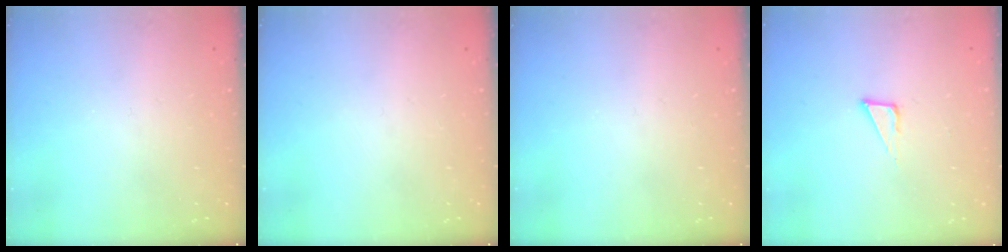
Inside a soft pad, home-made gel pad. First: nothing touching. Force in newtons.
{"total": 0.0}
{"total": 0.0}
{"total": 5.3, "press": 5.2, "slide": 0.3}